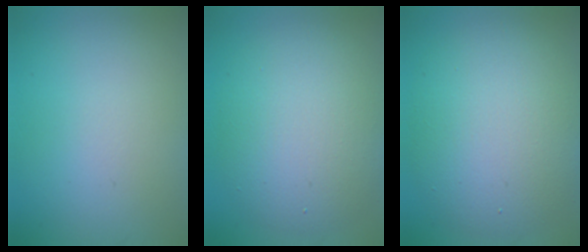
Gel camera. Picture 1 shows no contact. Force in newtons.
{"total": 7.1, "press": 7.1, "slide": 0.1}
{"total": 8.7, "press": 8.7, "slide": 0.7}